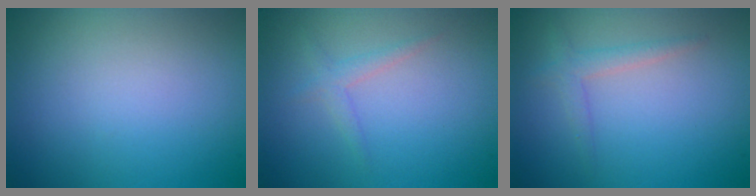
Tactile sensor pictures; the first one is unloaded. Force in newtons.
{"total": 1.3, "press": 1.3, "slide": 0.1}
{"total": 1.6, "press": 1.5, "slide": 0.1}